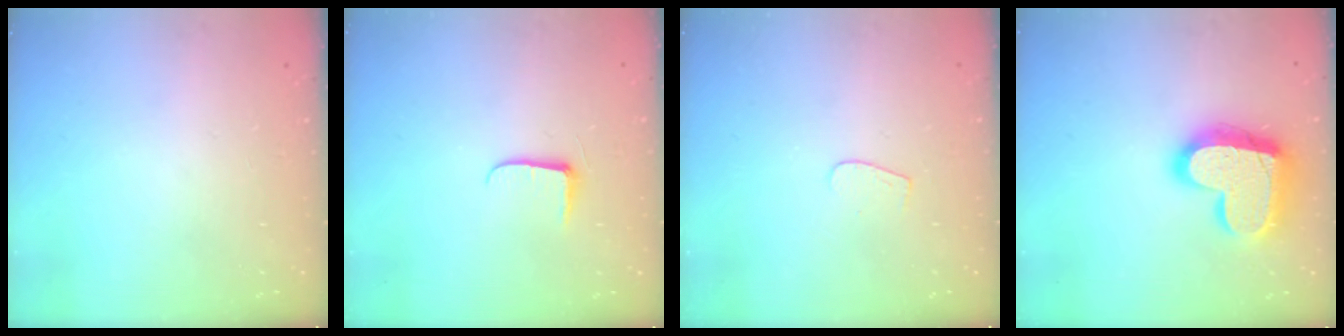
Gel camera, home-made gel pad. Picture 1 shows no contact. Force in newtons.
{"total": 5.8, "press": 5.8, "slide": 0.9}
{"total": 3.9, "press": 3.9, "slide": 0.4}
{"total": 20.9, "press": 20.8, "slide": 1.8}